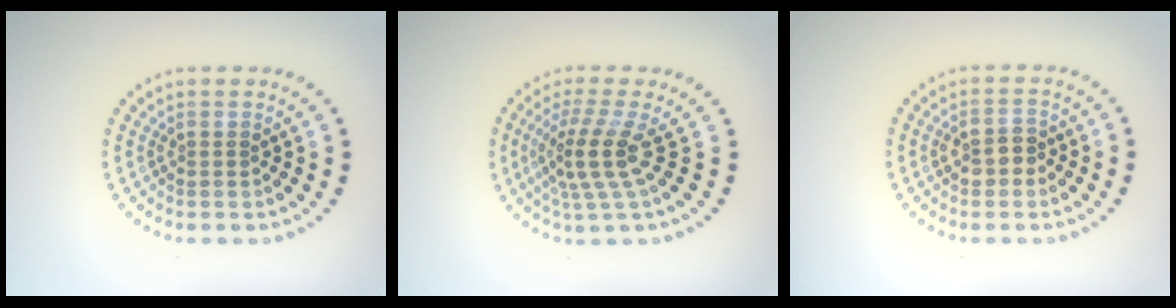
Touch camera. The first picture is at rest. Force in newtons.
{"total": 3.8, "press": 2.7, "slide": 2.7}
{"total": 2.1, "press": 2.1, "slide": 0.5}